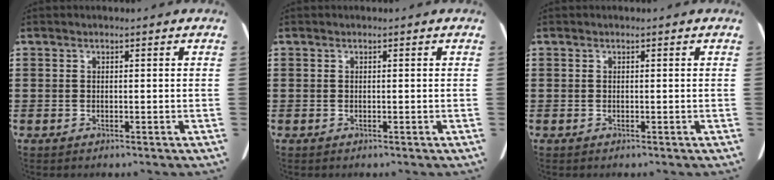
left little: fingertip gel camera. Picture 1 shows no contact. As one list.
[{"total": 0.0}, {"total": 0.0}]